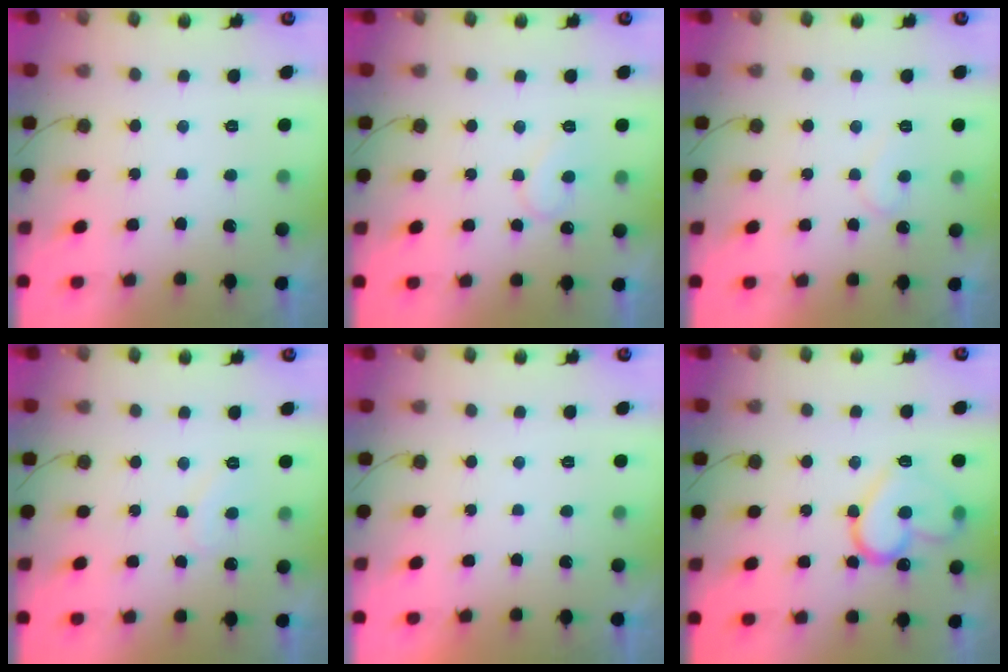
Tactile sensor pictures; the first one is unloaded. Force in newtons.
{"total": 6.7, "press": 6.7, "slide": 0.7}
{"total": 6.8, "press": 6.7, "slide": 0.6}
{"total": 6.8, "press": 6.8, "slide": 0.5}
{"total": 1.9, "press": 1.9, "slide": 0.0}
{"total": 15.2, "press": 15.1, "slide": 1.5}